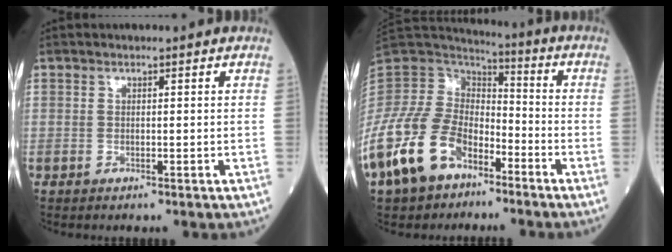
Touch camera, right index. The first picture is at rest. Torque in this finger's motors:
{"motor_torque": [1.27, -0.87, 1.05, 0.19]}